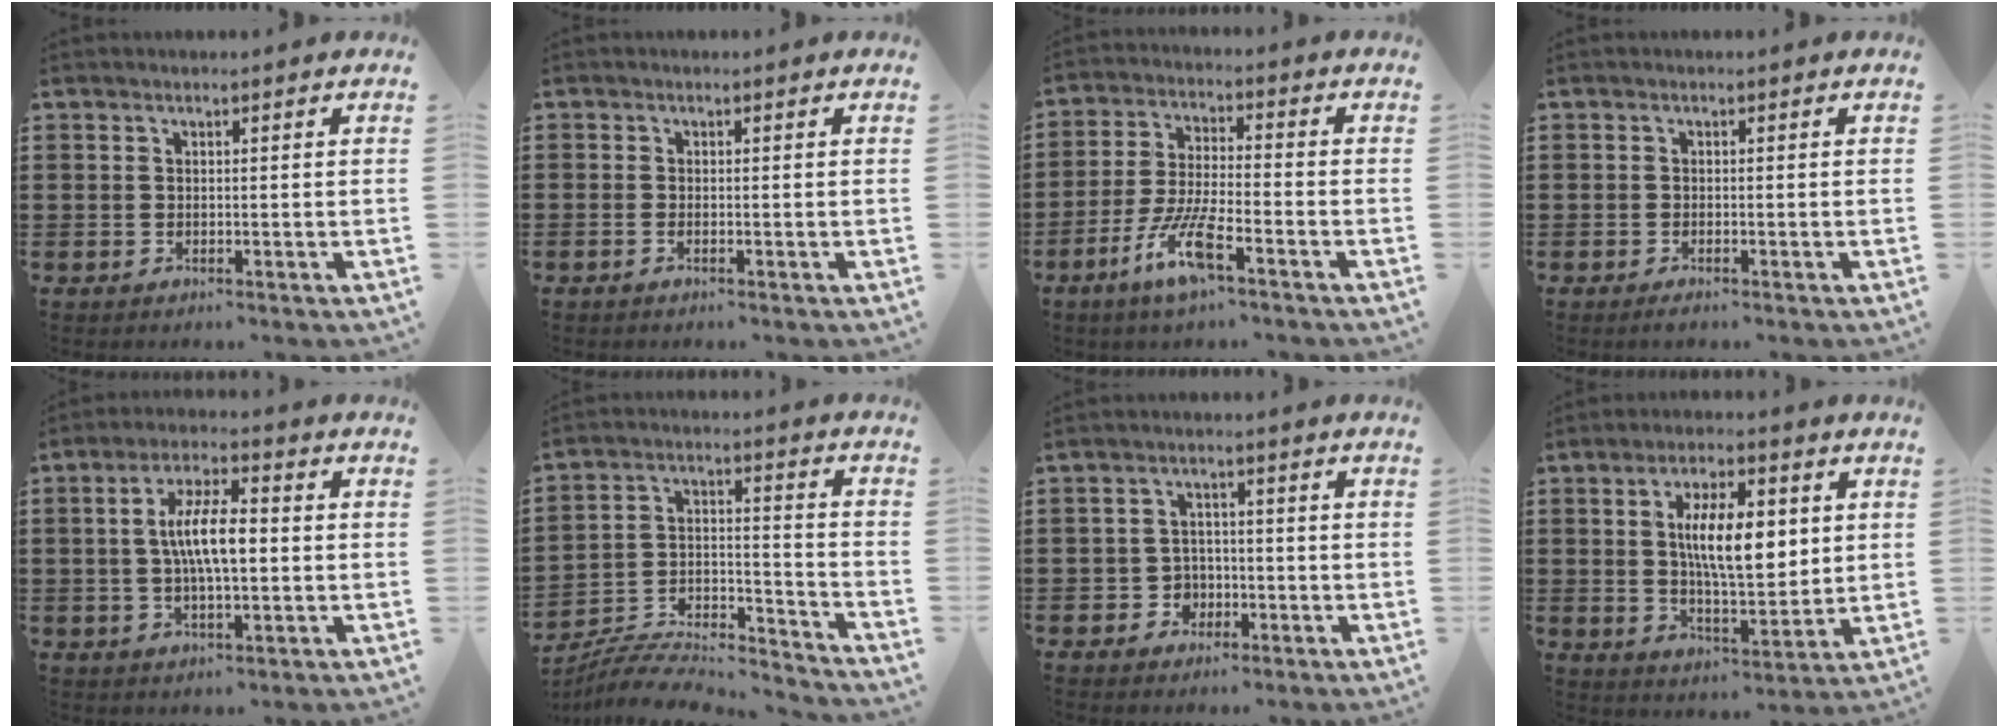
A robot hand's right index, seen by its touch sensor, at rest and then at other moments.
{"total": 0.7, "force": [-0.4, -0.1, 0.5], "torque": [-0.008, -0.004, -0.007]}
{"total": 8.6, "force": [-5.0, 1.3, 6.8], "torque": [-0.162, -0.013, -0.098]}
{"total": 0.7, "force": [-0.6, 0.0, 0.3], "torque": [-0.007, -0.005, -0.011]}
{"total": 8.0, "force": [0.1, 2.3, 7.7], "torque": [-0.154, 0.000, -0.003]}
{"total": 7.5, "force": [-7.2, 1.3, 1.9], "torque": [-0.032, 0.001, -0.144]}
{"total": 3.2, "force": [-1.3, 2.8, 0.9], "torque": [-0.025, 0.005, -0.030]}
{"total": 10.5, "force": [2.1, 4.0, 9.4], "torque": [-0.169, 0.004, 0.034]}